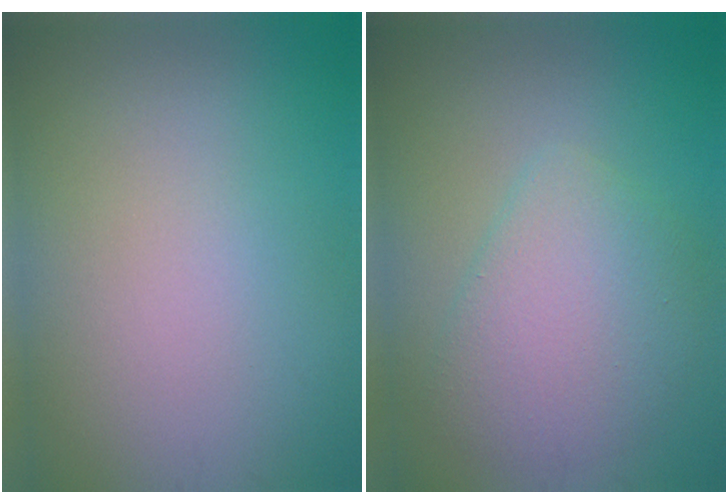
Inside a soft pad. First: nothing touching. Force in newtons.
{"total": 4.4, "press": 4.4, "slide": 0.2}